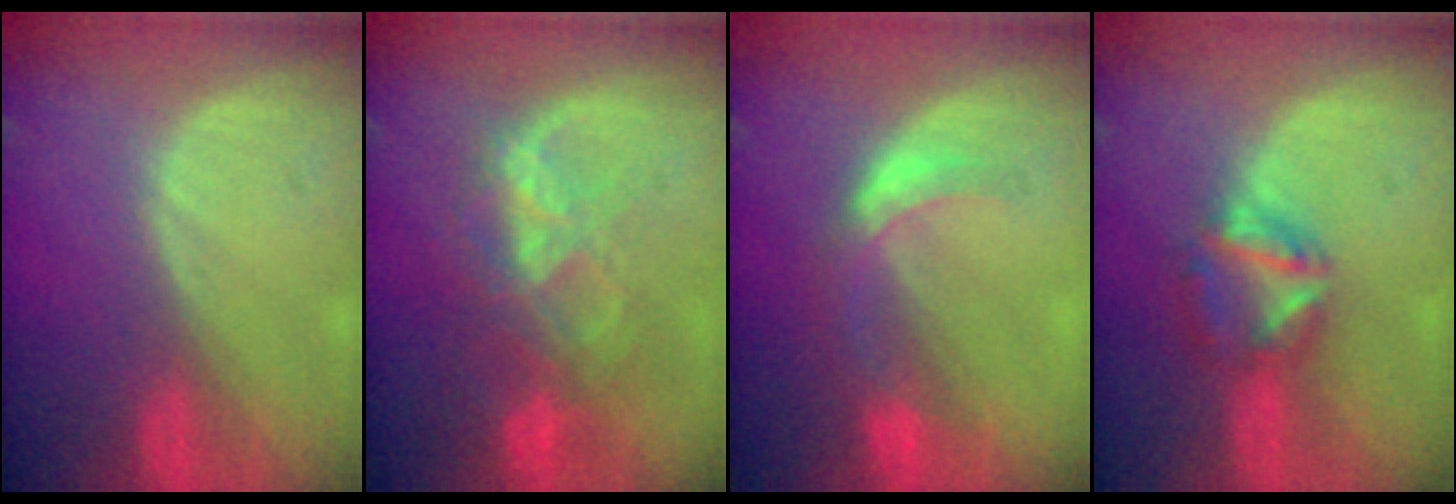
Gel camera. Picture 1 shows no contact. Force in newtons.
{"total": 8.3, "press": 7.4, "slide": 3.8}
{"total": 5.6, "press": 4.9, "slide": 2.7}
{"total": 6.1, "press": 5.6, "slide": 2.5}